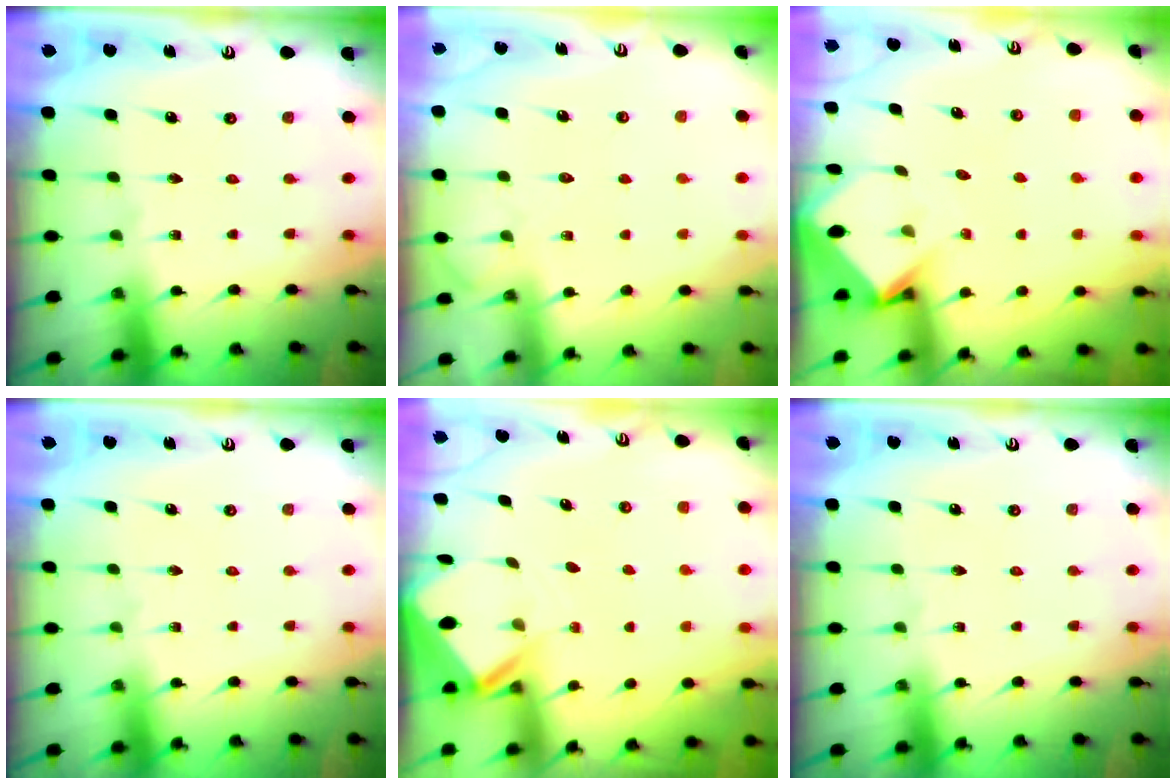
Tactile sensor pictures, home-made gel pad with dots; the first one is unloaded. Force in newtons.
{"total": 5.5, "press": 5.5, "slide": 0.6}
{"total": 3.6, "press": 3.5, "slide": 0.2}
{"total": 0.0}
{"total": 3.1, "press": 3.1, "slide": 0.3}
{"total": 0.0}